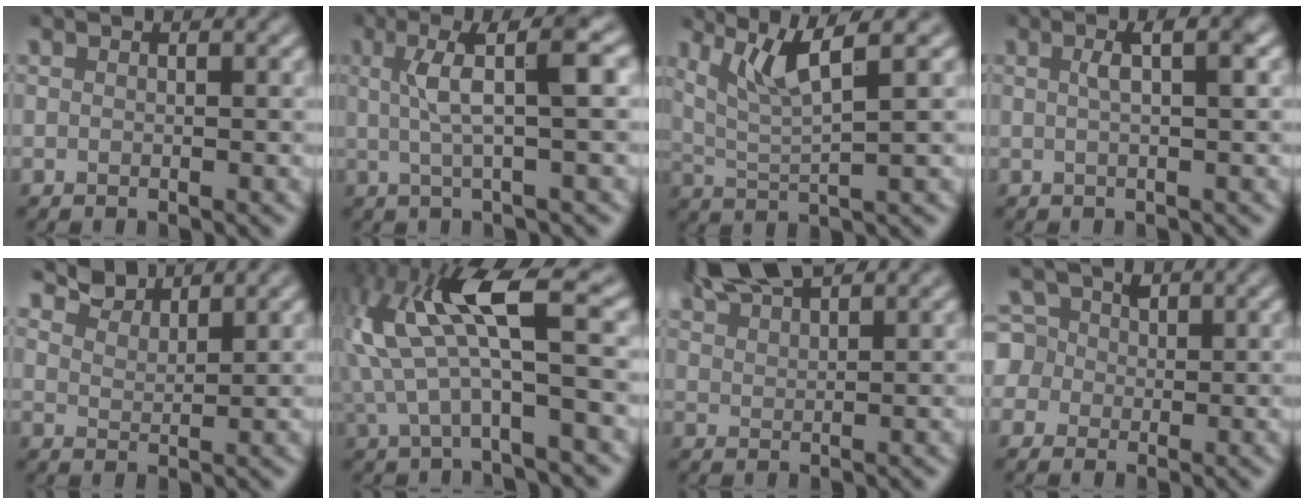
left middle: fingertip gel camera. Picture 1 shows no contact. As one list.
[{"total": 5.4, "force": [1.1, 0.9, 5.2], "torque": [-0.079, 0.016, 0.017]}, {"total": 4.9, "force": [2.7, 0.8, 4.0], "torque": [-0.071, 0.004, 0.052]}, {"total": 3.0, "force": [0.7, 0.7, 2.8], "torque": [-0.035, 0.016, 0.005]}, {"total": 2.7, "force": [2.6, 0.6, 0.5], "torque": [-0.009, 0.001, 0.048]}, {"total": 8.3, "force": [2.3, 2.3, 7.7], "torque": [-0.168, 0.007, 0.043]}, {"total": 4.6, "force": [4.1, 0.9, 2.0], "torque": [-0.032, 0.014, 0.076]}, {"total": 5.2, "force": [1.4, 4.7, 1.8], "torque": [-0.042, 0.034, 0.001]}]